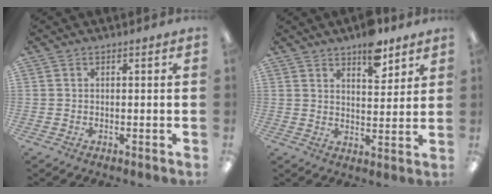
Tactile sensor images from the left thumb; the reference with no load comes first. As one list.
[{"total": 8.8, "force": [6.4, 4.0, 4.5], "torque": [-0.041, -0.041, 0.106]}]